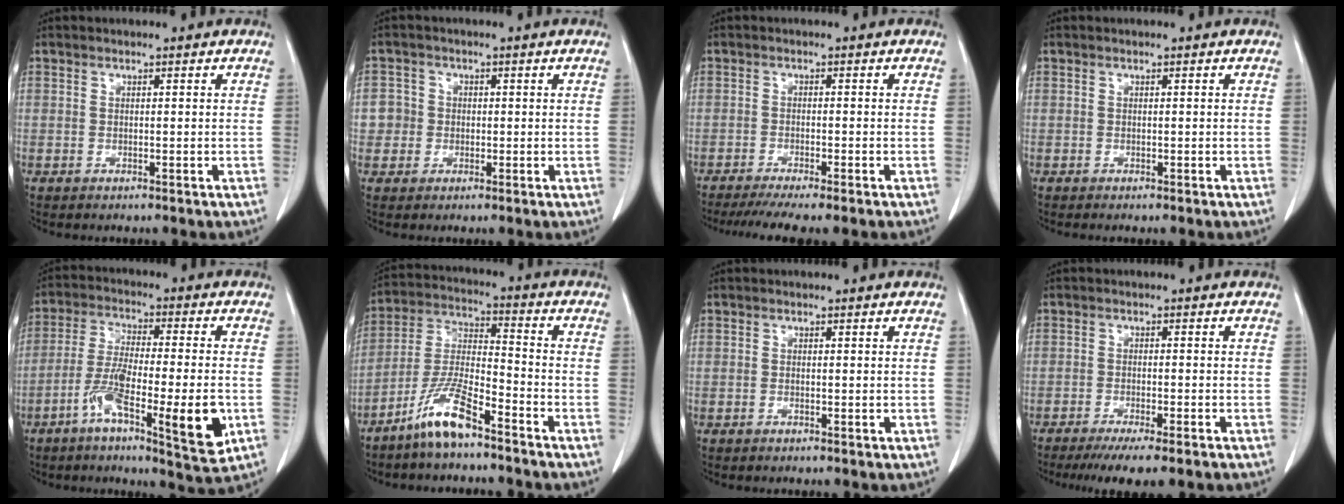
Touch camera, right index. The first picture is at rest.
{"total": 3.4, "force": [-0.1, 3.4, 0.1], "torque": [0.013, 0.010, -0.005]}
{"total": 8.0, "force": [-6.4, 0.2, 4.8], "torque": [-0.061, -0.011, -0.097]}
{"total": 0.0}
{"total": 14.2, "force": [-5.2, 1.9, 13.1], "torque": [-0.225, -0.012, -0.086]}
{"total": 9.8, "force": [-7.0, 1.4, 6.7], "torque": [-0.144, -0.011, -0.142]}
{"total": 0.6, "force": [-0.2, 0.1, 0.6], "torque": [-0.010, -0.003, -0.001]}
{"total": 8.2, "force": [-6.1, 0.5, 5.4], "torque": [-0.066, -0.016, -0.092]}